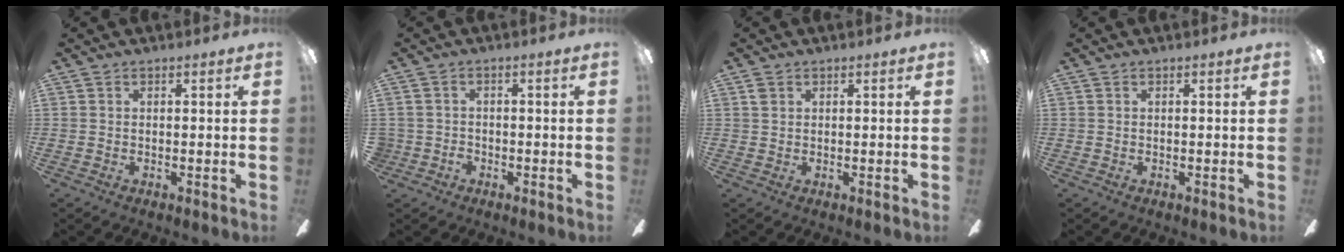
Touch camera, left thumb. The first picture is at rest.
{"total": 2.4, "force": [-1.3, 2.0, 0.4], "torque": [-0.006, 0.002, -0.024]}
{"total": 1.0, "force": [0.5, 0.8, 0.3], "torque": [0.001, -0.002, 0.007]}
{"total": 0.0}